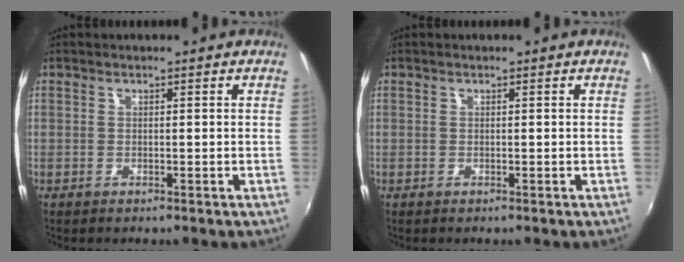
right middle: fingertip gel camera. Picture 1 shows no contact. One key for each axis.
{"total": 0.0}